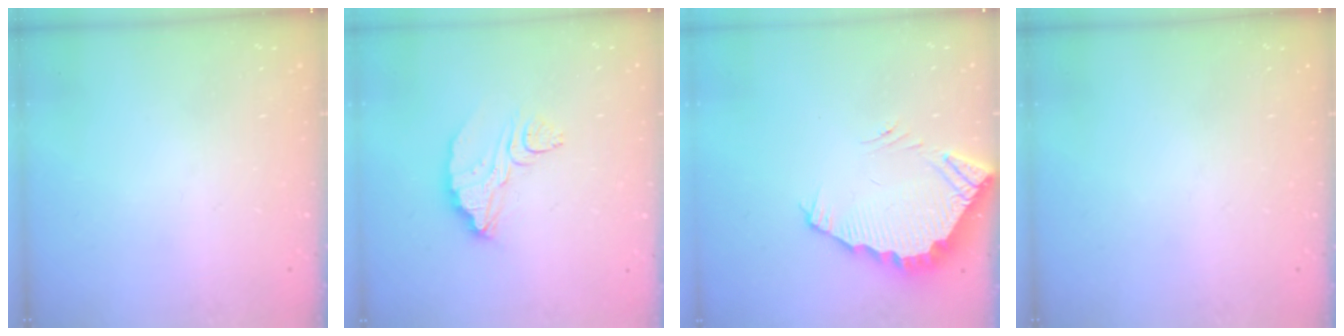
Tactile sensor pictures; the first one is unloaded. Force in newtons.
{"total": 10.1, "press": 10.1, "slide": 0.7}
{"total": 3.7, "press": 3.7, "slide": 0.3}
{"total": 0.0}